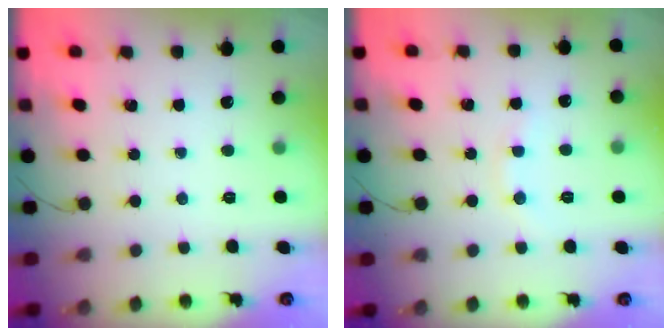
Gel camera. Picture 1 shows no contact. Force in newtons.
{"total": 4.9, "press": 4.7, "slide": 1.5}